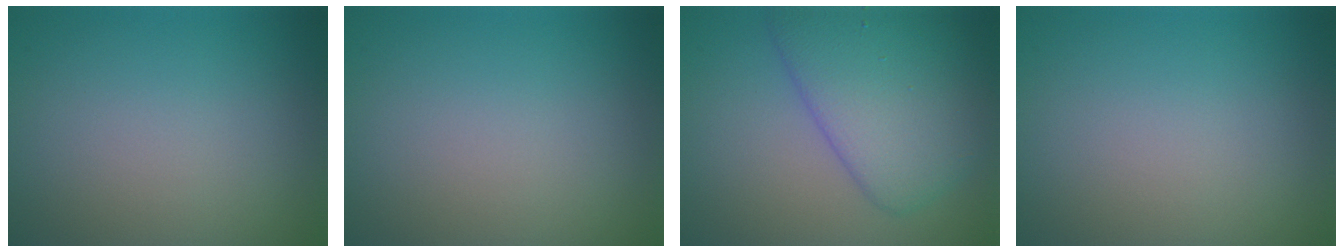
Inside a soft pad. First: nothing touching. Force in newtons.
{"total": 0.0}
{"total": 6.5, "press": 6.5, "slide": 0.1}
{"total": 0.0}